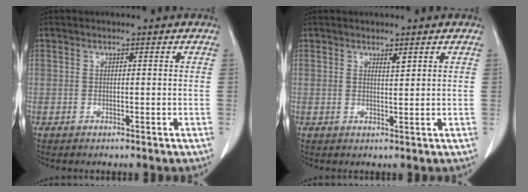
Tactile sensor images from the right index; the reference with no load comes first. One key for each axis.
{"total": 1.2, "fx": 0.8, "fy": 0.1, "fz": 0.8, "tx": -0.018, "ty": -0.005, "tz": 0.015}